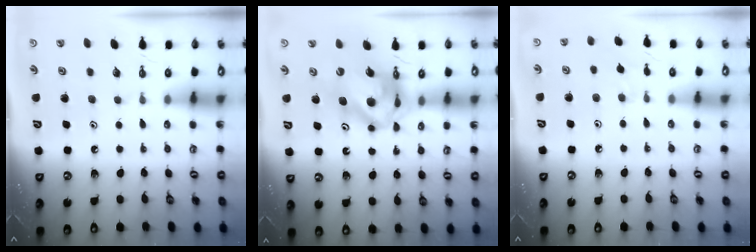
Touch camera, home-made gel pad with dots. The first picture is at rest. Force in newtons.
{"total": 14.5, "press": 14.4, "slide": 1.6}
{"total": 2.4, "press": 2.3, "slide": 0.5}